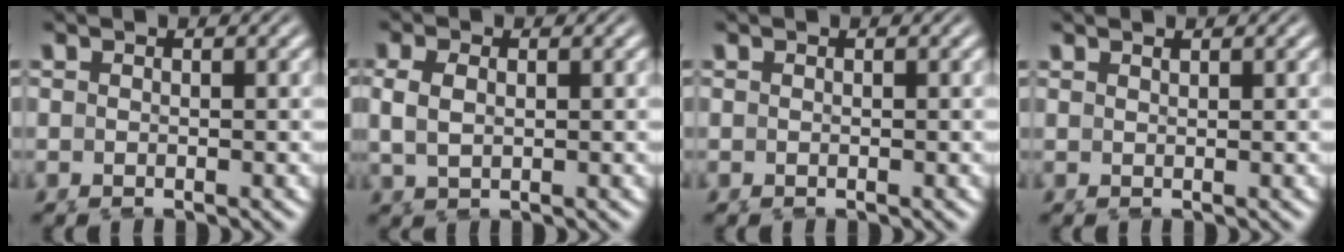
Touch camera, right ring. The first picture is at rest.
{"total": 1.7, "force": [1.1, 0.6, 1.1], "torque": [-0.027, -0.001, 0.024]}
{"total": 0.0}
{"total": 0.5, "force": [0.4, -0.3, -0.2], "torque": [0.003, -0.006, 0.012]}